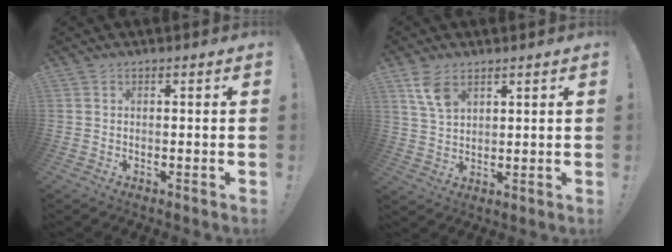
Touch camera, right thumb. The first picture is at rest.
{"total": 7.0, "force": [4.1, 3.8, 4.2], "torque": [-0.084, -0.014, 0.080]}